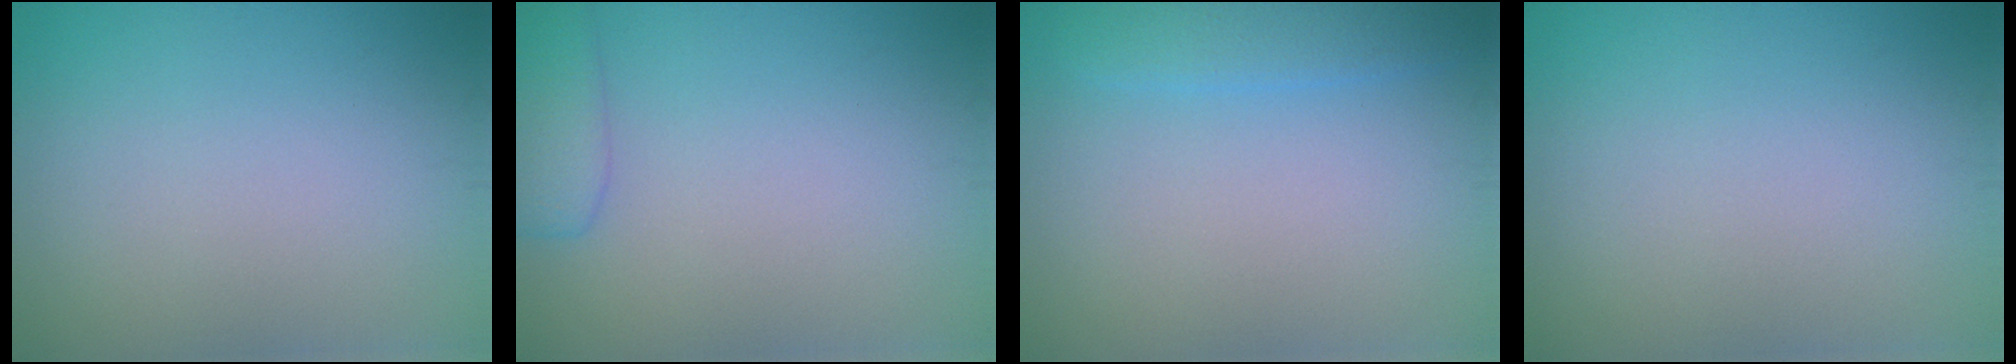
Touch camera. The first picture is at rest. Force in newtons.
{"total": 3.3, "press": 3.3, "slide": 0.3}
{"total": 2.4, "press": 2.4, "slide": 0.2}
{"total": 0.0}